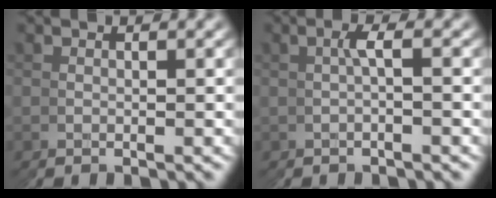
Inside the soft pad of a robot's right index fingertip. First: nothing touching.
{"total": 0.6, "force": [0.3, -0.5, 0.0], "torque": [-0.002, 0.011, 0.001]}